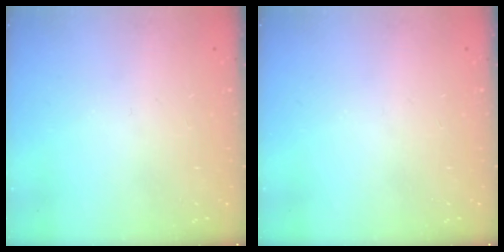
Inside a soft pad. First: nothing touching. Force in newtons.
{"total": 0.0}